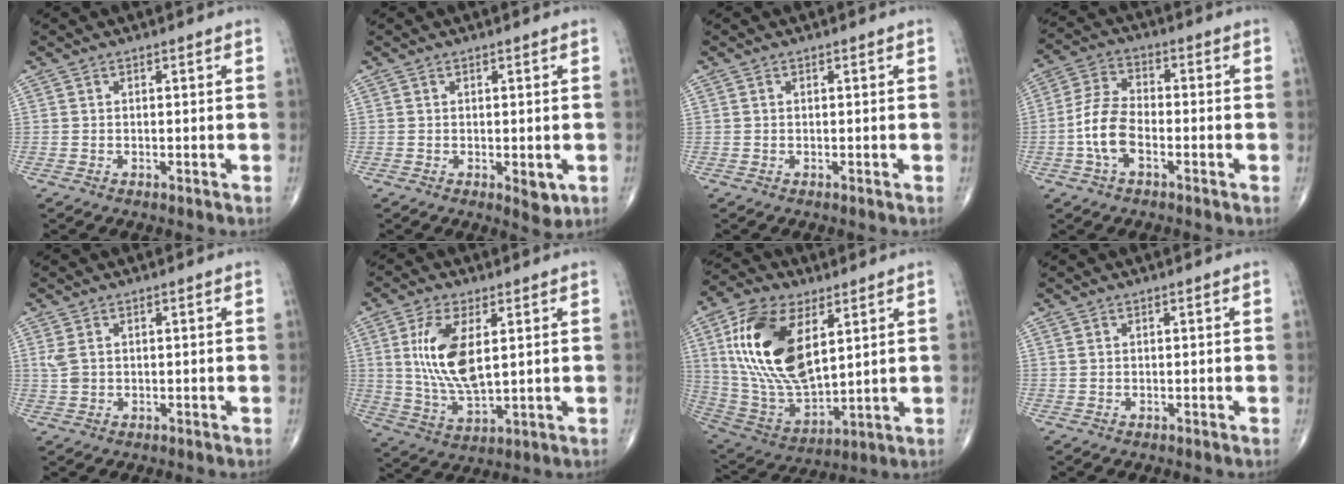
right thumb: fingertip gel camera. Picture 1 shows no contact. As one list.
[{"total": 3.2, "force": [-0.7, 1.5, 2.7], "torque": [-0.026, -0.007, -0.004]}, {"total": 0.0}, {"total": 8.4, "force": [-2.4, 4.5, 6.7], "torque": [-0.138, 0.024, -0.054]}, {"total": 2.3, "force": [0.6, 1.6, 1.6], "torque": [-0.042, 0.002, 0.017]}, {"total": 12.2, "force": [2.8, 5.3, 10.7], "torque": [-0.217, -0.020, 0.063]}, {"total": 21.2, "force": [6.9, 10.9, 16.9], "torque": [-0.321, -0.027, 0.135]}, {"total": 0.5, "force": [0.3, 0.4, 0.3], "torque": [-0.005, 0.002, 0.006]}]